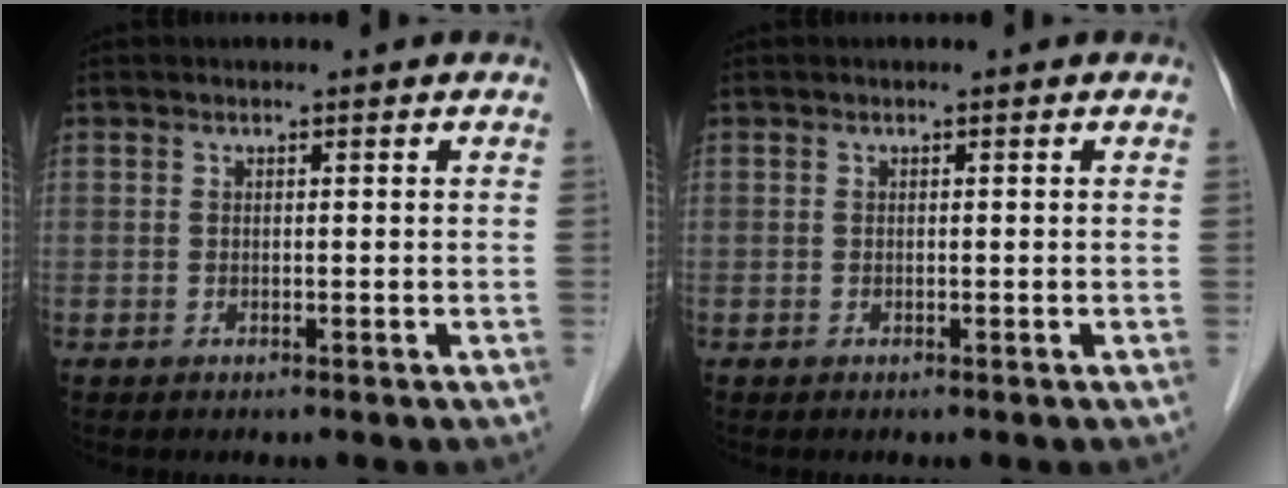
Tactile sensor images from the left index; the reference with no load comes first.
{"total": 0.0}